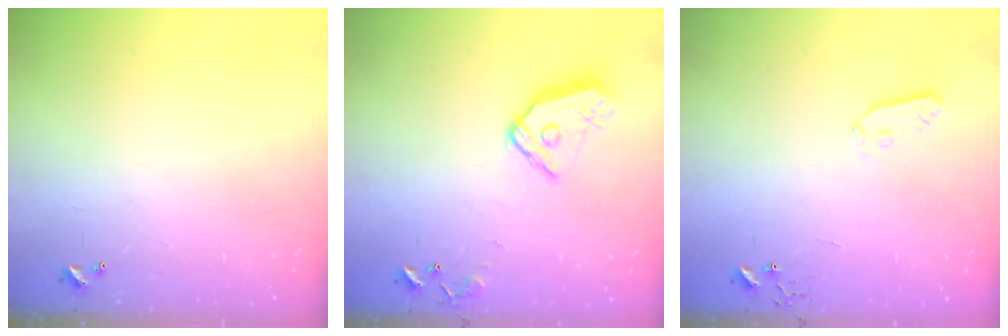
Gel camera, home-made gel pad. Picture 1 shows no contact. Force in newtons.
{"total": 12.2, "press": 12.2, "slide": 1.1}
{"total": 3.7, "press": 3.7, "slide": 0.4}